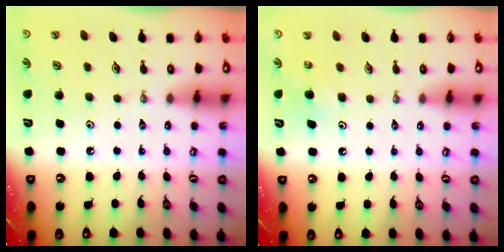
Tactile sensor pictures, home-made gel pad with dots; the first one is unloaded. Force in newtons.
{"total": 5.1, "press": 5.1, "slide": 0.5}